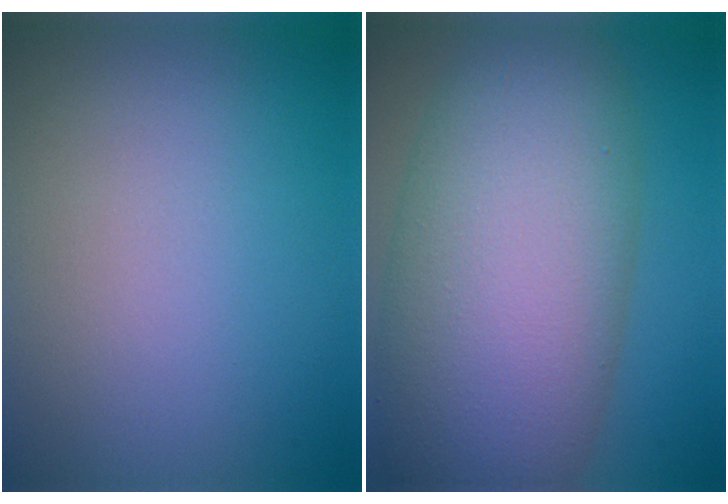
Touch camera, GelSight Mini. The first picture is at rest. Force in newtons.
{"total": 13.7, "press": 13.7, "slide": 0.3}